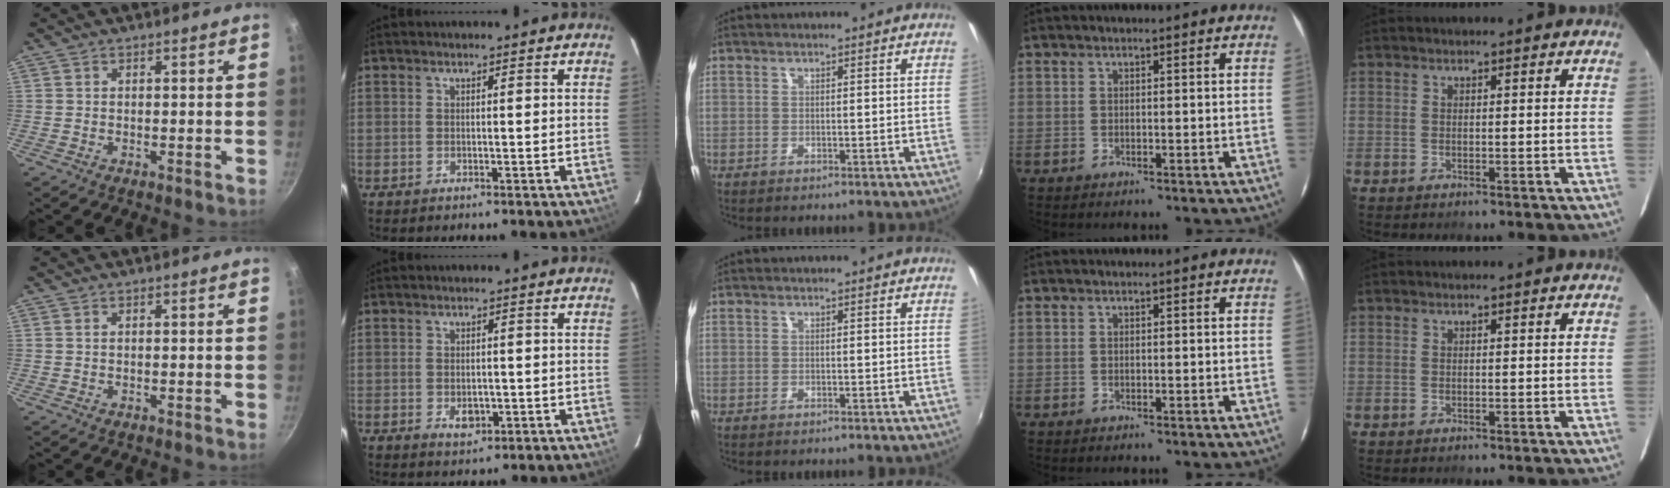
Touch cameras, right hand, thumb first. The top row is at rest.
{"index": {"total": 3.3, "force": [-0.9, 2.4, 2.2], "torque": [-0.037, -0.004, -0.009]}}